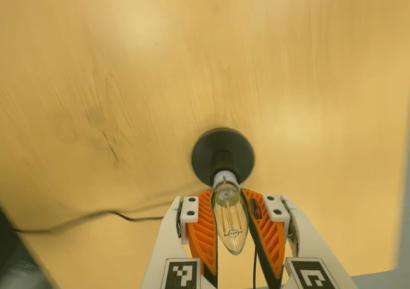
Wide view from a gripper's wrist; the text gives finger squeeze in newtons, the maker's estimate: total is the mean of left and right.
{"total": 18.7, "left": 17.7, "right": 19.7}